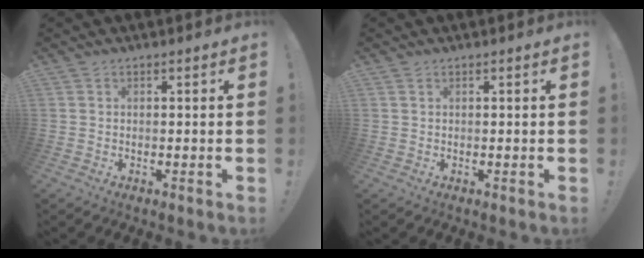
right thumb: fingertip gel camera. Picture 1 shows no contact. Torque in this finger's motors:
{"motor_torque": [0.08, -0.04, -0.25, 0.02, 0.02]}